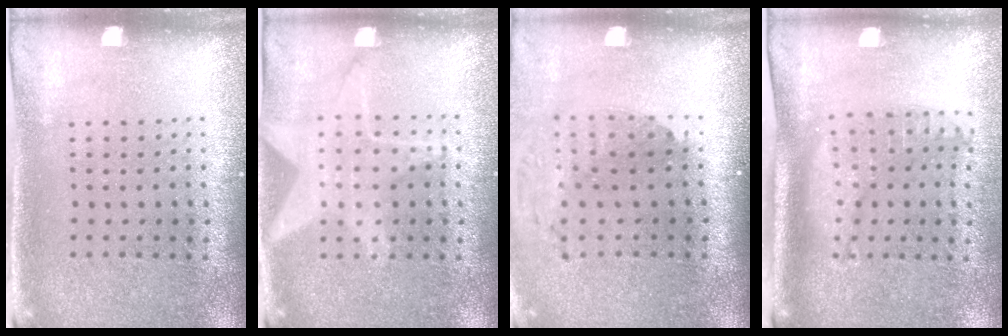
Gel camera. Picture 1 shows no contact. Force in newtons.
{"total": 1.3, "press": 1.3, "slide": 0.5}
{"total": 1.8, "press": 1.5, "slide": 1.1}
{"total": 1.2, "press": 1.2, "slide": 0.2}